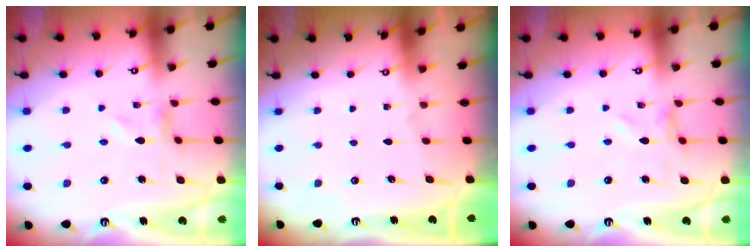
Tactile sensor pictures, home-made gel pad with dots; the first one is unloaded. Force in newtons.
{"total": 0.0}
{"total": 0.0}